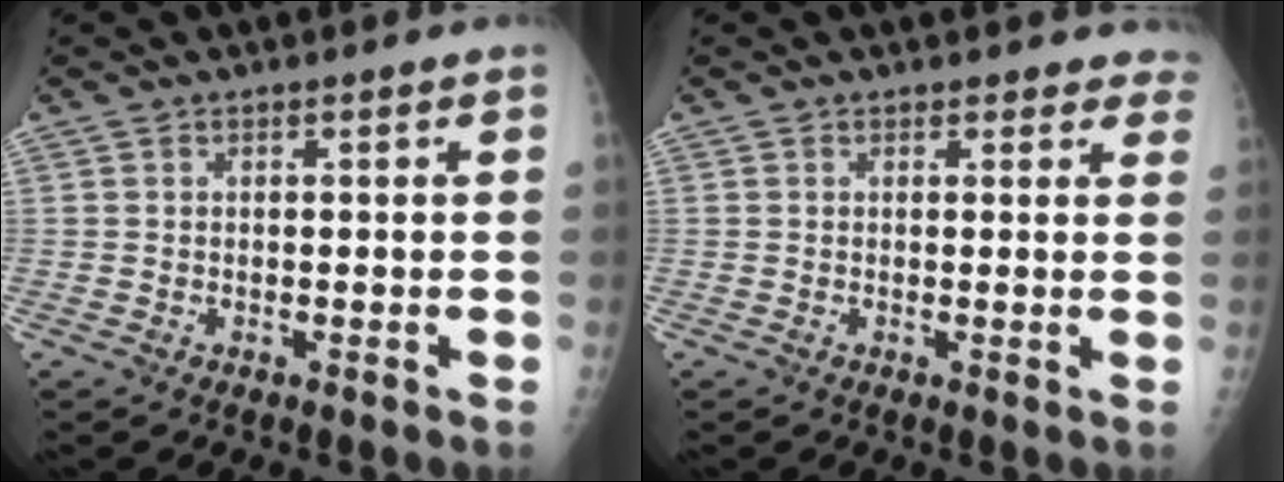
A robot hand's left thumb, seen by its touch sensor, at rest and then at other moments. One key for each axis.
{"total": 4.3, "fx": 3.9, "fy": 1.8, "fz": 0.5, "tx": 0.034, "ty": -0.015, "tz": 0.023}